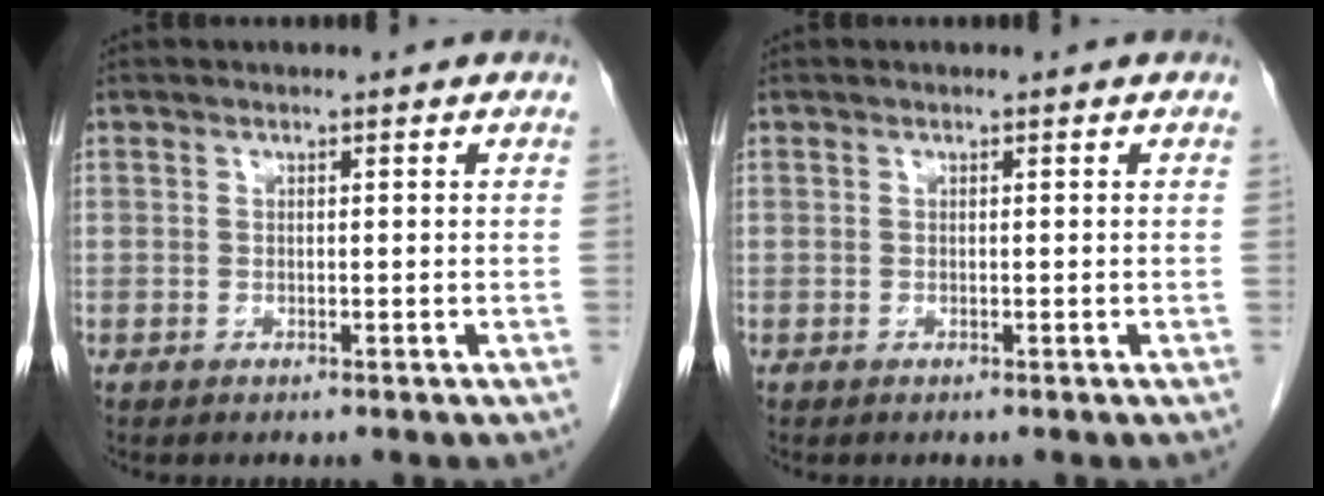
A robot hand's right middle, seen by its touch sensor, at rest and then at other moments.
{"total": 0.0}